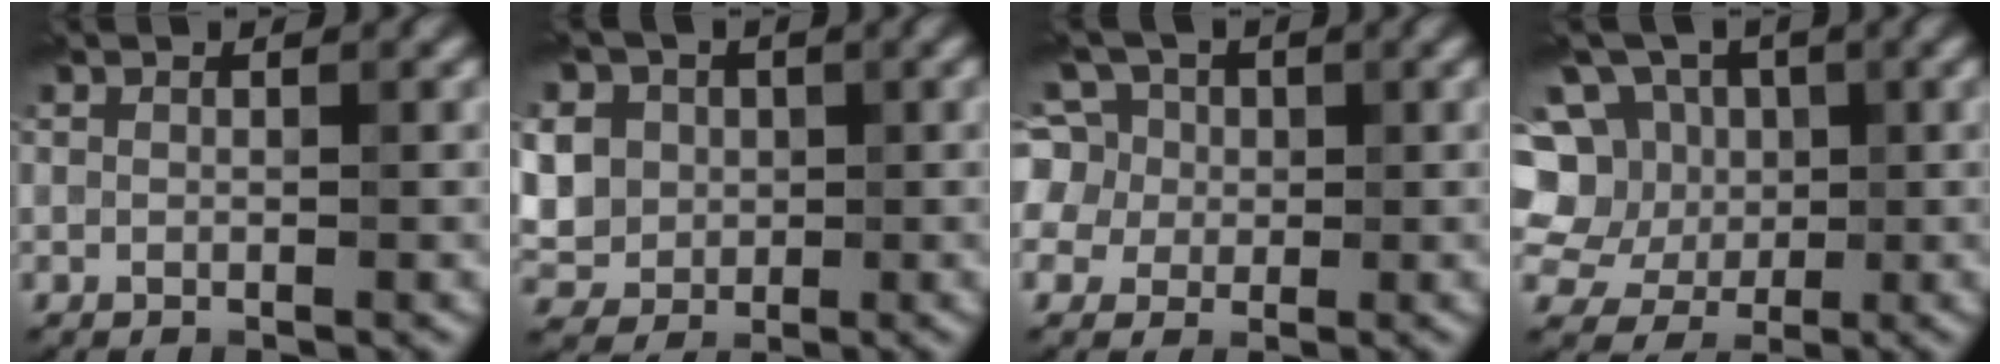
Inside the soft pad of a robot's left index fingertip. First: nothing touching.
{"total": 10.2, "force": [2.7, 8.6, 4.8], "torque": [-0.111, 0.023, 0.032]}
{"total": 7.6, "force": [2.8, 6.6, 2.6], "torque": [-0.061, 0.038, 0.026]}
{"total": 7.5, "force": [2.0, 6.5, 3.1], "torque": [-0.054, 0.030, 0.007]}